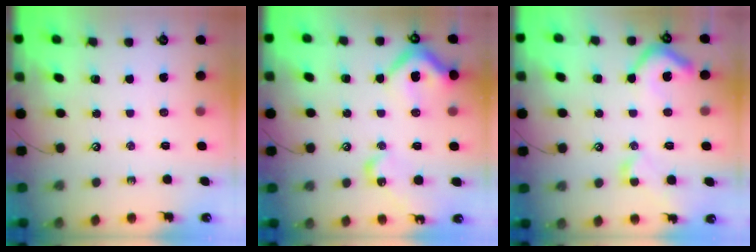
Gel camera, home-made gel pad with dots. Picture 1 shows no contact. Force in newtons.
{"total": 16.7, "press": 16.6, "slide": 1.7}
{"total": 7.9, "press": 7.8, "slide": 1.2}